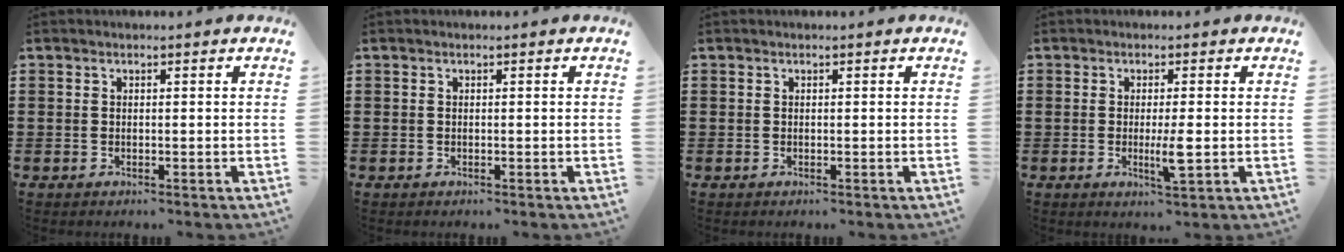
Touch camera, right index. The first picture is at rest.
{"total": 0.0}
{"total": 0.0}
{"total": 4.1, "force": [-0.7, 0.4, 4.0], "torque": [-0.075, -0.007, -0.017]}